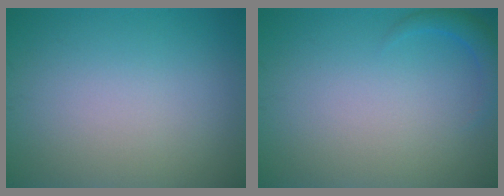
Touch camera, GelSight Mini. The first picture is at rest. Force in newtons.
{"total": 1.7, "press": 1.6, "slide": 0.2}